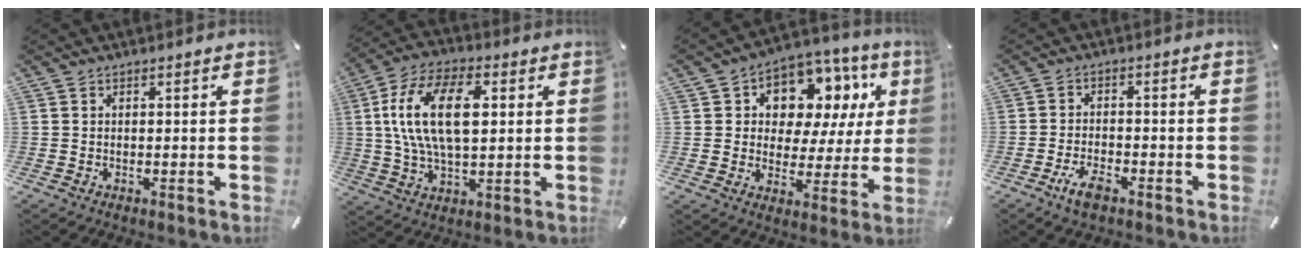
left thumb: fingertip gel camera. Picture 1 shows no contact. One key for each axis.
{"total": 16.2, "fx": 2.9, "fy": 8.7, "fz": 13.4, "tx": -0.271, "ty": 0.002, "tz": 0.043}
{"total": 11.5, "fx": 5.1, "fy": 8.7, "fz": 5.4, "tx": -0.084, "ty": -0.037, "tz": 0.094}
{"total": 4.9, "fx": -3.2, "fy": 2.0, "fz": 3.1, "tx": -0.065, "ty": 0.012, "tz": -0.060}